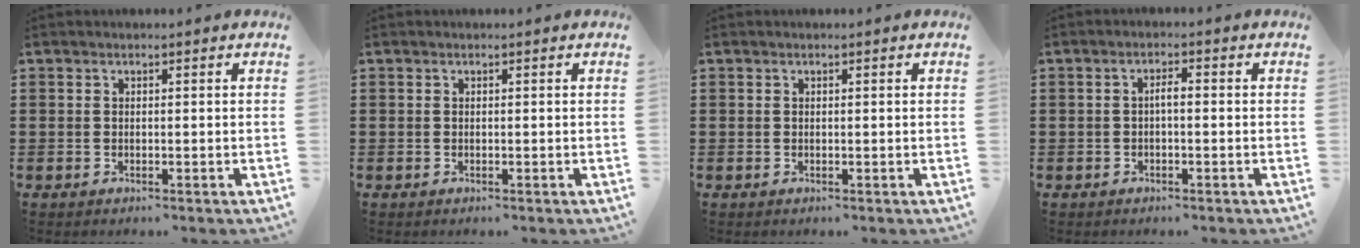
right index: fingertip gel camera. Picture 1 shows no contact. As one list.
[{"total": 0.0}, {"total": 0.0}, {"total": 1.8, "force": [-0.4, 0.4, 1.7], "torque": [-0.032, 0.002, -0.009]}]